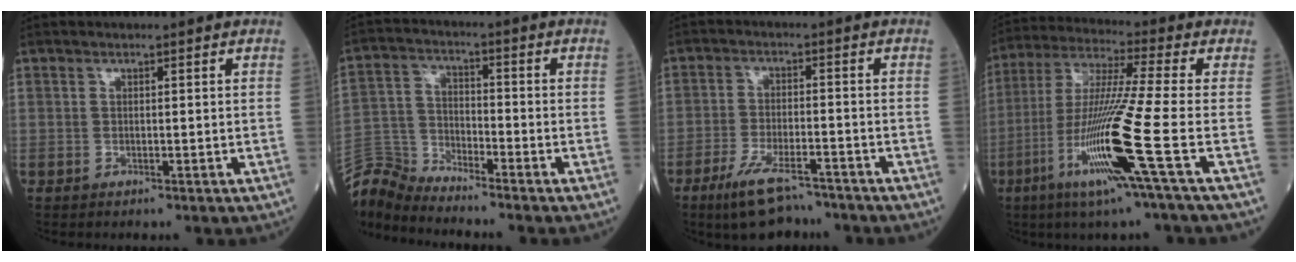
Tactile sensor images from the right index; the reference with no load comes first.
{"total": 8.3, "force": [-8.3, -0.9, -0.4], "torque": [-0.003, 0.013, -0.165]}
{"total": 8.2, "force": [-6.2, 2.2, 4.8], "torque": [-0.095, -0.013, -0.108]}
{"total": 15.7, "force": [-5.7, -2.2, 14.5], "torque": [-0.300, -0.027, -0.112]}